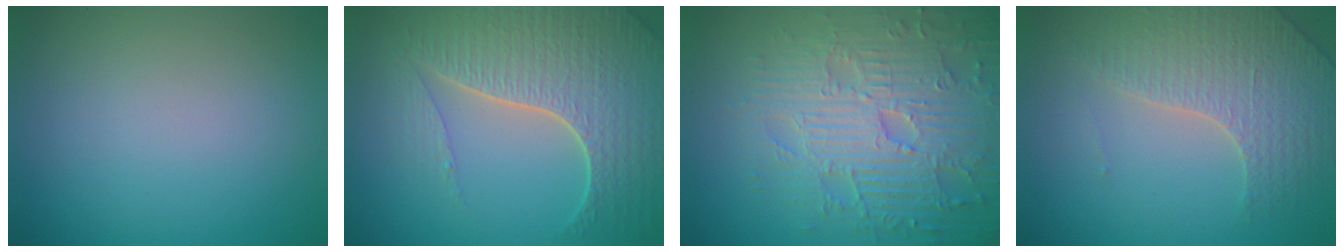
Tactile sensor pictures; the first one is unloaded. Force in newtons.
{"total": 7.5, "press": 5.6, "slide": 5.0}
{"total": 7.9, "press": 6.1, "slide": 5.1}
{"total": 3.6, "press": 3.5, "slide": 1.0}